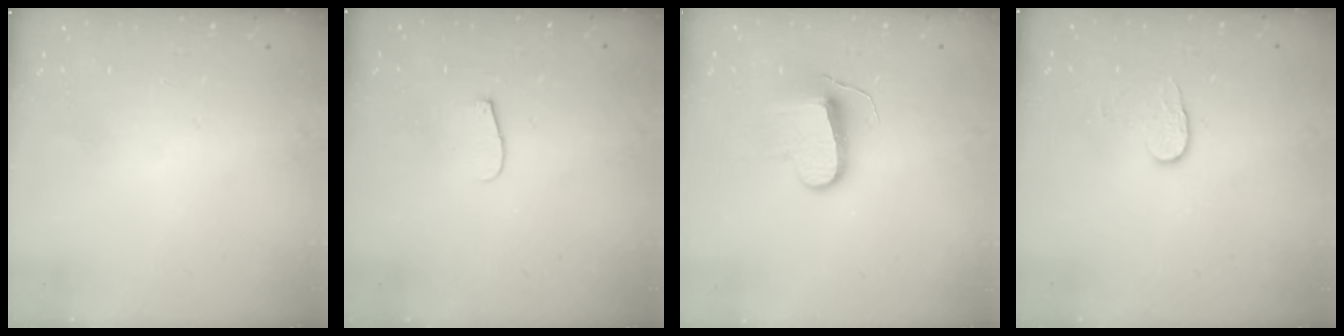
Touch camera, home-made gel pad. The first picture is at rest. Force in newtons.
{"total": 5.3, "press": 5.2, "slide": 0.6}
{"total": 9.9, "press": 9.8, "slide": 0.6}
{"total": 4.3, "press": 4.3, "slide": 0.4}